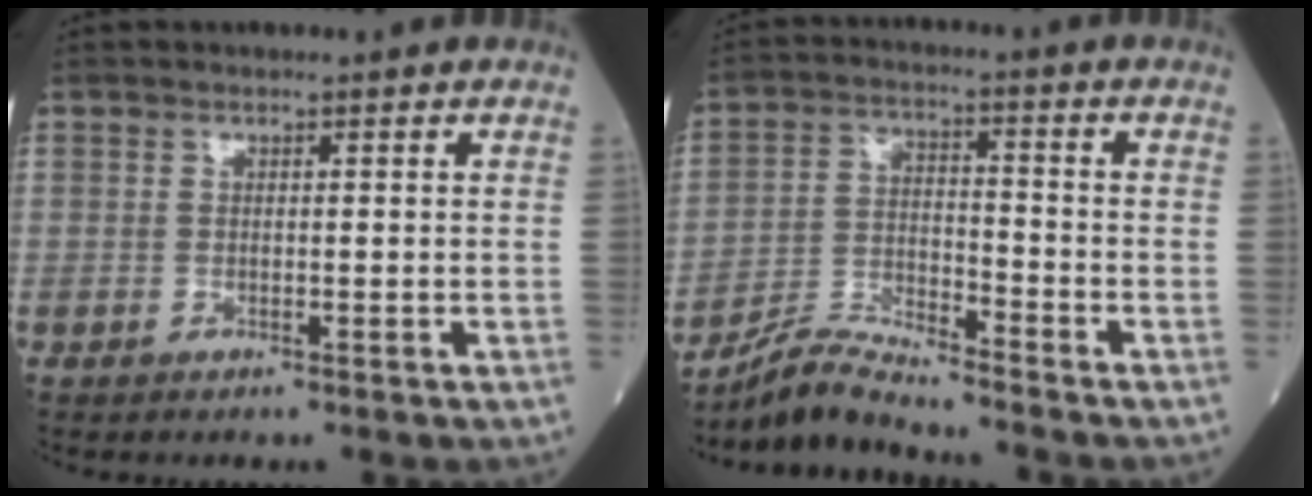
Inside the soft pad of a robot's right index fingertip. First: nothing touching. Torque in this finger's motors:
{"motor_torque": [0.44, -0.41, 0.13, 0.00]}